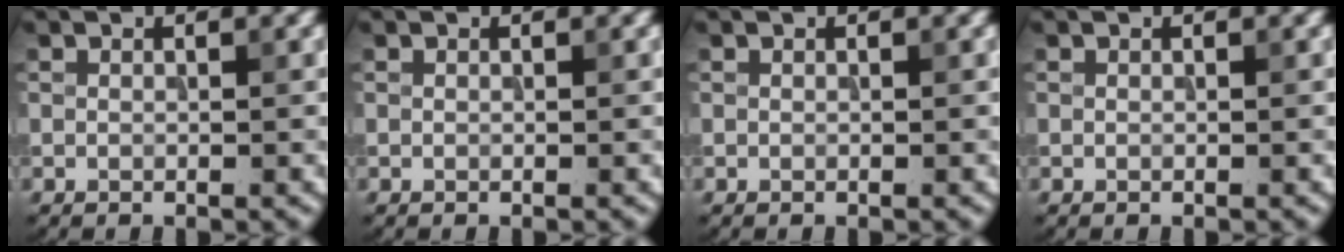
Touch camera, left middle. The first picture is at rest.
{"total": 0.0}
{"total": 0.0}
{"total": 0.0}